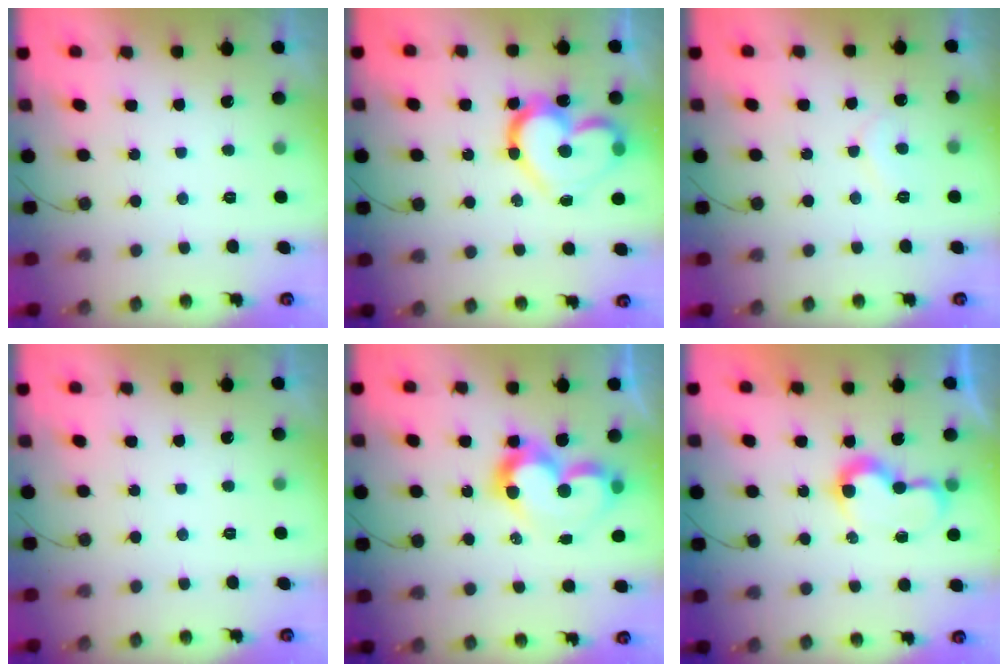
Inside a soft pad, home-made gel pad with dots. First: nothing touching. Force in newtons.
{"total": 17.4, "press": 17.3, "slide": 1.6}
{"total": 5.7, "press": 5.7, "slide": 0.4}
{"total": 0.0}
{"total": 12.4, "press": 12.3, "slide": 1.4}
{"total": 7.2, "press": 7.2, "slide": 0.2}